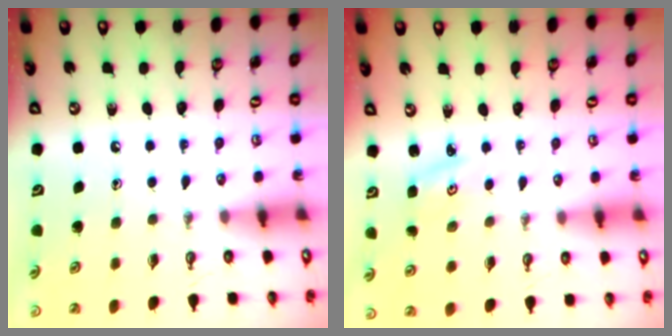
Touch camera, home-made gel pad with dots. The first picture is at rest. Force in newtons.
{"total": 3.0, "press": 3.0, "slide": 0.4}